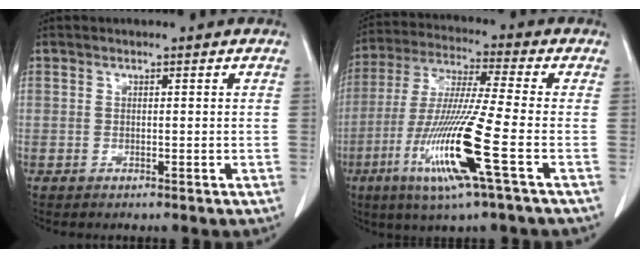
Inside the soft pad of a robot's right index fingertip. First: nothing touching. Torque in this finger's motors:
{"motor_torque": [2.14, 0.00, 1.05, 0.21]}